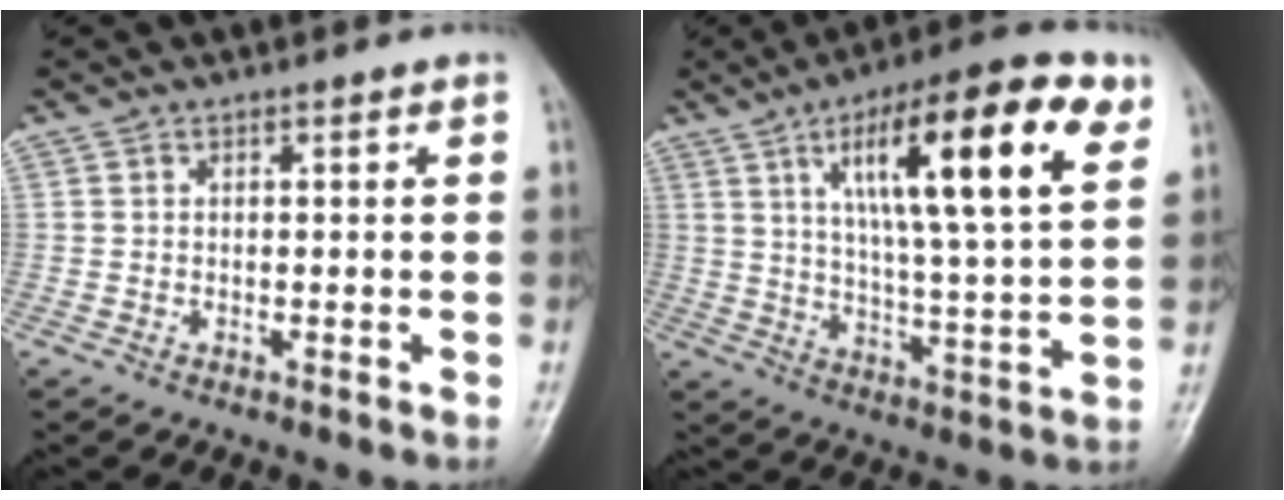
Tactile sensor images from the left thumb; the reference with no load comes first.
{"total": 21.3, "force": [9.0, 5.3, 18.6], "torque": [-0.267, -0.020, 0.137]}